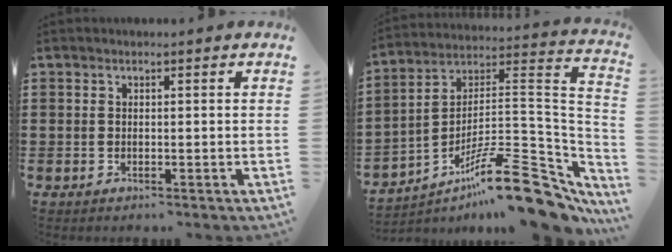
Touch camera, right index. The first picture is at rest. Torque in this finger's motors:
{"motor_torque": [-0.55, 0.44, -0.59, -0.21]}